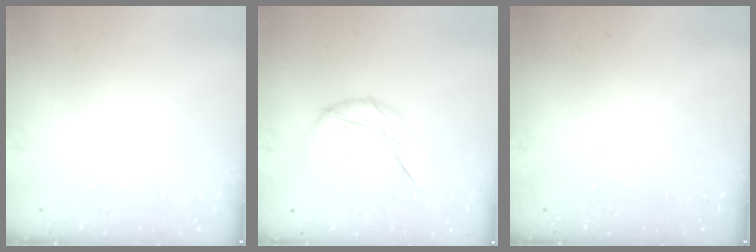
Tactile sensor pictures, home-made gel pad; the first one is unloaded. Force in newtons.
{"total": 7.8, "press": 7.8, "slide": 0.1}
{"total": 0.0}